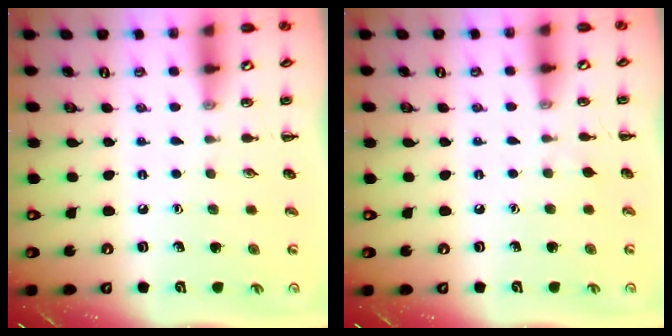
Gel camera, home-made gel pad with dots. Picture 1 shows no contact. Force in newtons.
{"total": 2.4, "press": 2.3, "slide": 0.9}